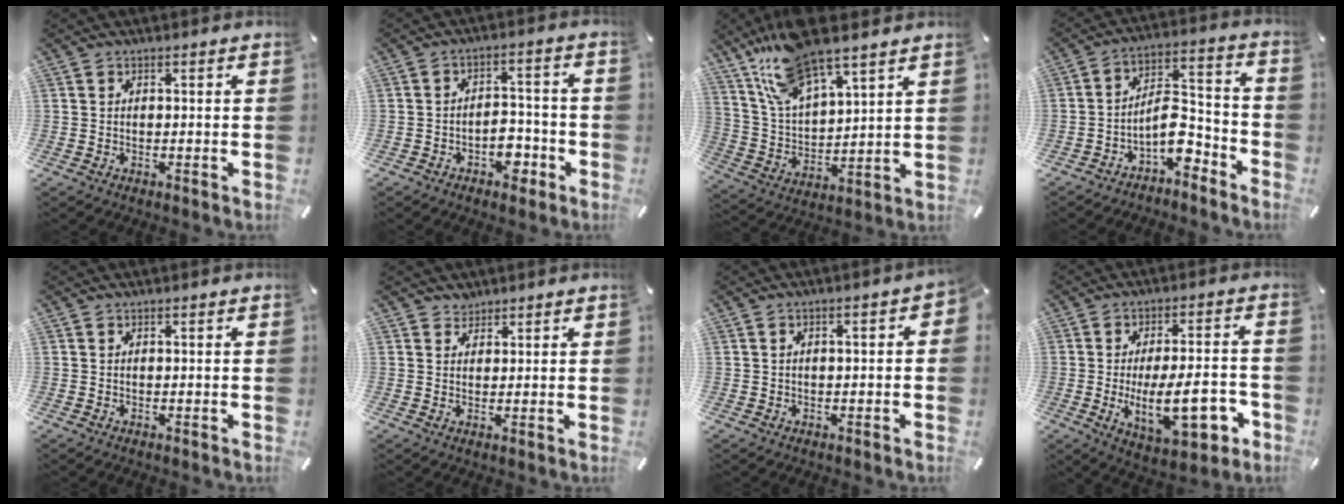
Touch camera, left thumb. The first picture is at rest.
{"total": 6.9, "force": [-3.3, 4.5, 4.0], "torque": [-0.050, 0.019, -0.055]}
{"total": 14.0, "force": [11.5, 3.9, 7.0], "torque": [-0.177, -0.061, 0.203]}
{"total": 9.7, "force": [-5.1, 5.4, 6.1], "torque": [-0.103, 0.017, -0.094]}
{"total": 0.0}
{"total": 1.9, "force": [1.5, 1.2, -0.1], "torque": [0.010, -0.002, 0.028]}
{"total": 2.9, "force": [-0.7, 1.1, 2.5], "torque": [-0.044, 0.010, -0.013]}
{"total": 18.4, "force": [-4.0, 7.3, 16.4], "torque": [-0.261, -0.010, -0.054]}